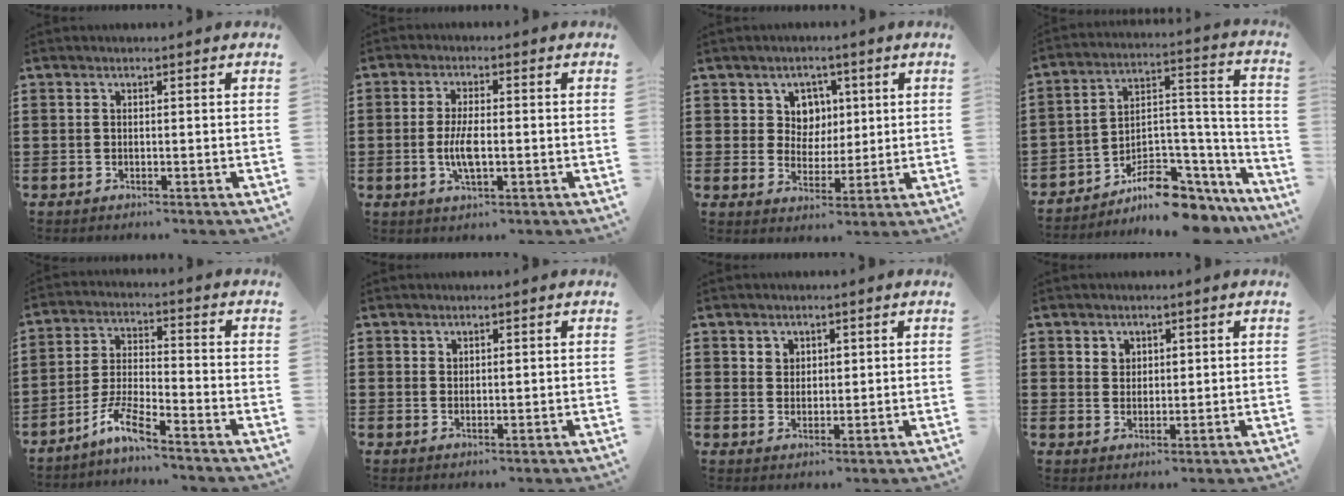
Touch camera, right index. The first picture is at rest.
{"total": 5.1, "force": [-0.8, 1.8, 4.7], "torque": [-0.103, -0.005, -0.020]}
{"total": 4.9, "force": [1.9, 4.3, 1.4], "torque": [-0.043, 0.011, 0.032]}
{"total": 7.9, "force": [-6.1, 3.8, 3.2], "torque": [-0.049, 0.010, -0.107]}
{"total": 6.3, "force": [-5.2, 0.3, 3.6], "torque": [-0.088, -0.010, -0.103]}
{"total": 0.8, "force": [0.7, 0.3, 0.2], "torque": [-0.006, 0.001, 0.013]}
{"total": 2.3, "force": [1.4, 1.7, 0.1], "torque": [-0.002, 0.006, 0.025]}
{"total": 2.2, "force": [1.4, 1.7, 0.1], "torque": [-0.010, 0.009, 0.026]}